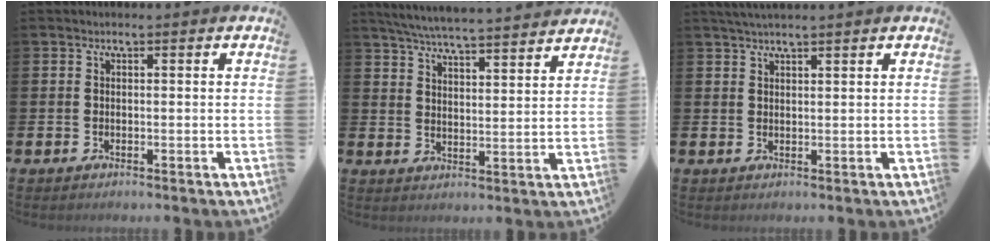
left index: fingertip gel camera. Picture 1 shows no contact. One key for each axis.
{"total": 5.9, "fx": 5.8, "fy": -0.1, "fz": 1.3, "tx": -0.049, "ty": -0.041, "tz": 0.102}
{"total": 1.9, "fx": 1.8, "fy": -0.1, "fz": 0.7, "tx": -0.022, "ty": 0.001, "tz": 0.034}